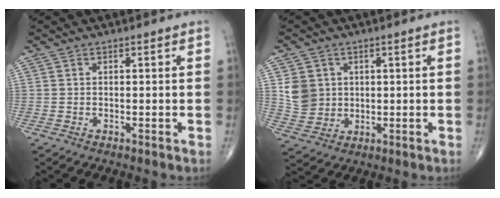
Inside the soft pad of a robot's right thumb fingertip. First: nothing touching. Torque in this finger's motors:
{"motor_torque": [-0.03, 0.04, 0.00, 0.00, 0.00]}